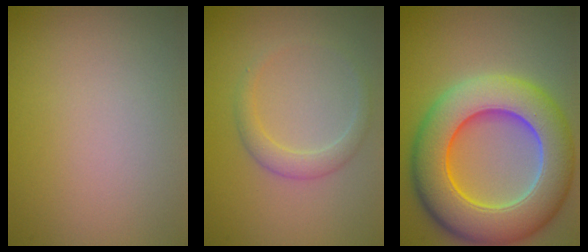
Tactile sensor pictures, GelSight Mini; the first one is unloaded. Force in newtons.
{"total": 1.9, "press": 1.9, "slide": 0.1}
{"total": 11.4, "press": 11.4, "slide": 0.6}